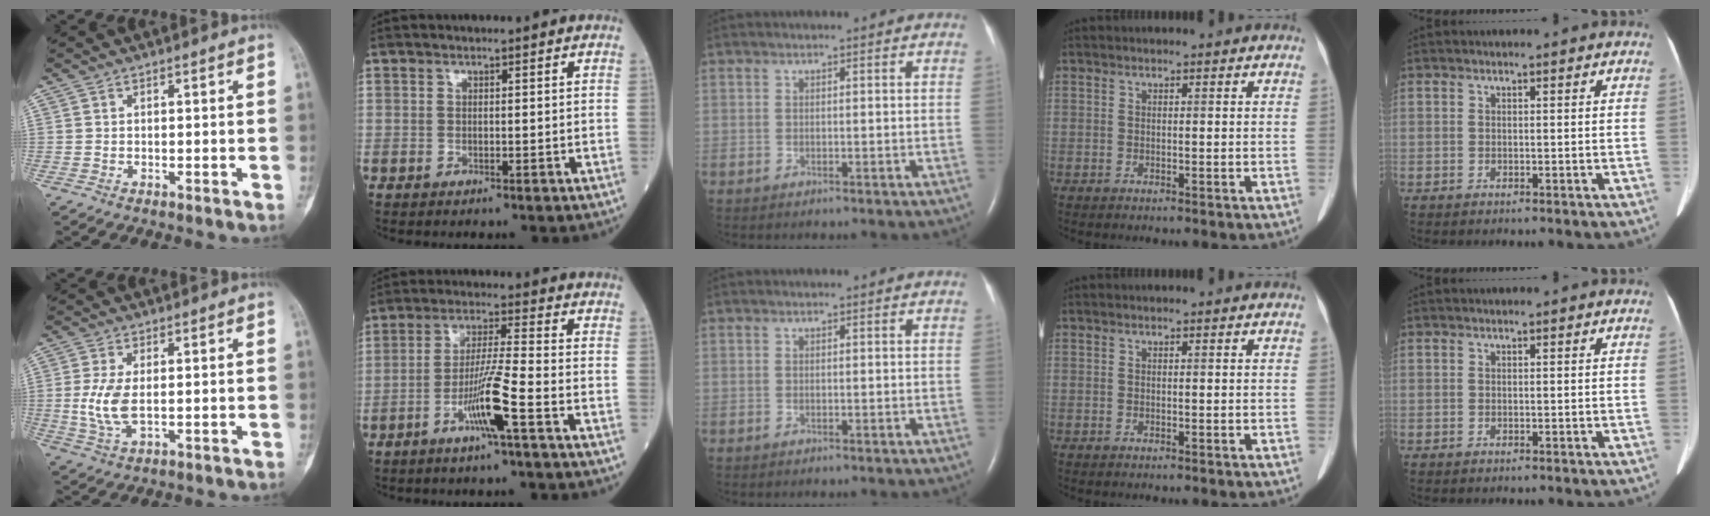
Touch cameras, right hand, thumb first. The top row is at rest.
{"thumb": {"total": 6.5, "force": [0.0, 3.1, 5.7], "torque": [-0.132, -0.009, 0.004]}, "index": {"total": 8.0, "force": [-3.8, -0.8, 7.0], "torque": [-0.136, -0.004, -0.074]}}